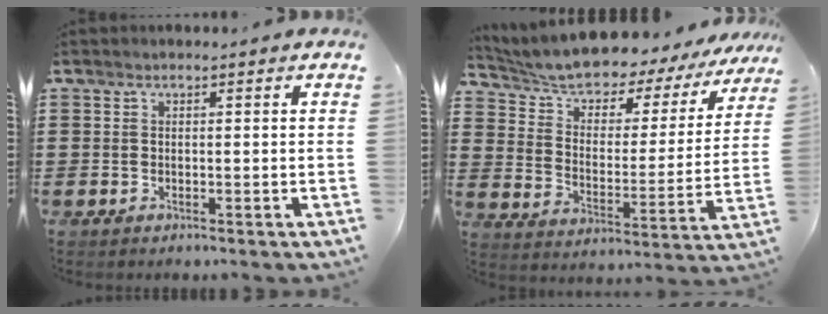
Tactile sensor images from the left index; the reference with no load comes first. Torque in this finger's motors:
{"motor_torque": [1.18, -0.96, 0.48, 0.18]}